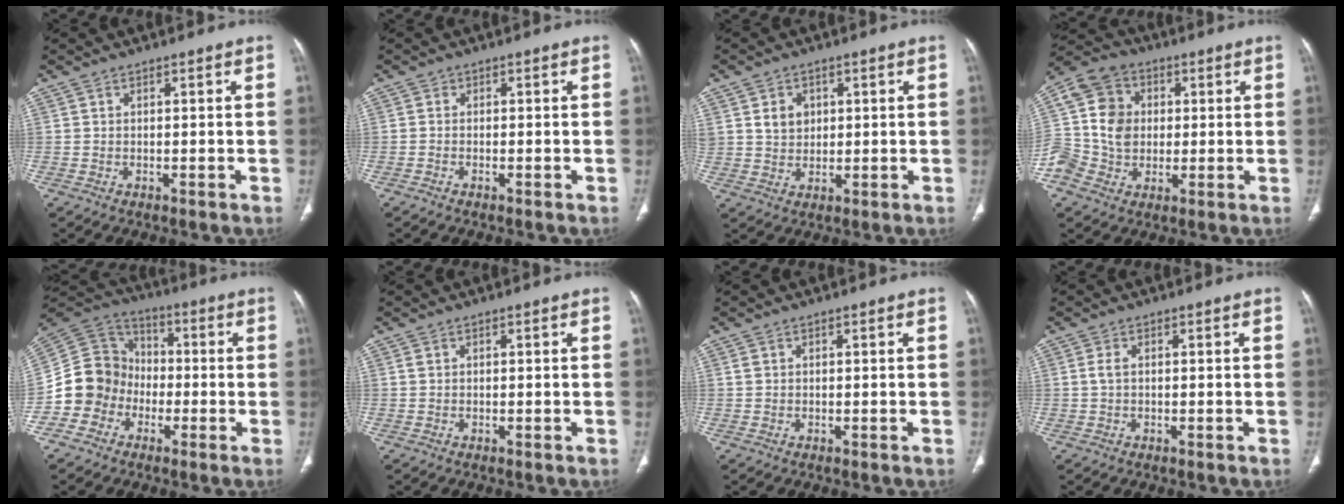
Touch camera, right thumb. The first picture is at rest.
{"total": 0.8, "force": [-0.5, 0.5, 0.2], "torque": [-0.005, 0.001, -0.015]}
{"total": 4.8, "force": [1.6, 3.9, 2.2], "torque": [-0.017, -0.009, 0.033]}
{"total": 15.0, "force": [0.2, 12.9, 7.7], "torque": [-0.150, 0.023, 0.002]}
{"total": 12.5, "force": [-4.1, 11.4, 3.3], "torque": [-0.032, 0.063, -0.081]}
{"total": 0.6, "force": [0.2, 0.5, 0.4], "torque": [-0.005, 0.004, 0.006]}
{"total": 0.7, "force": [0.3, 0.6, 0.4], "torque": [-0.004, 0.004, 0.006]}
{"total": 1.6, "force": [0.3, 0.8, 1.3], "torque": [-0.033, 0.004, 0.007]}